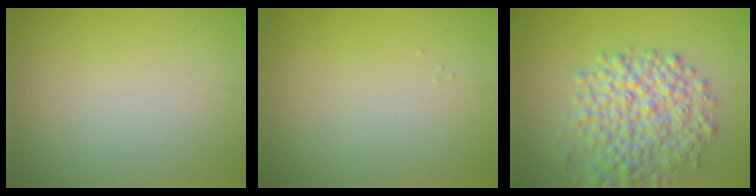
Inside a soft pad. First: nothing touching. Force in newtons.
{"total": 0.0}
{"total": 6.4, "press": 6.4, "slide": 0.3}